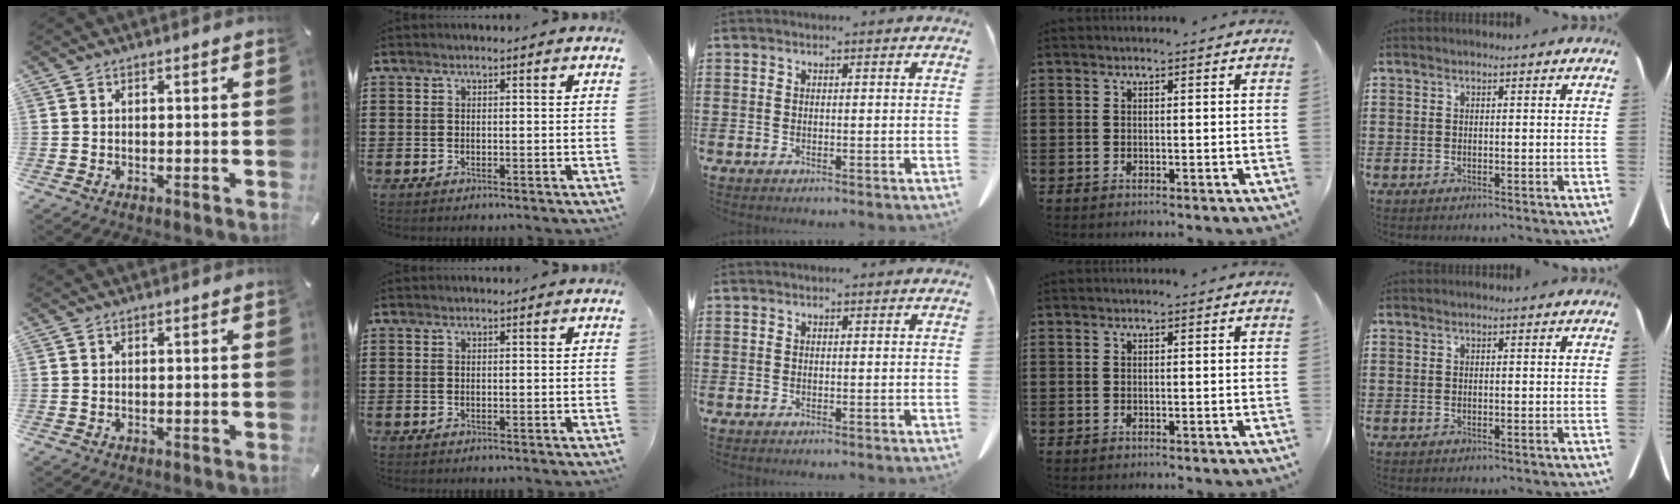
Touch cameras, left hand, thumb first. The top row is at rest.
{}